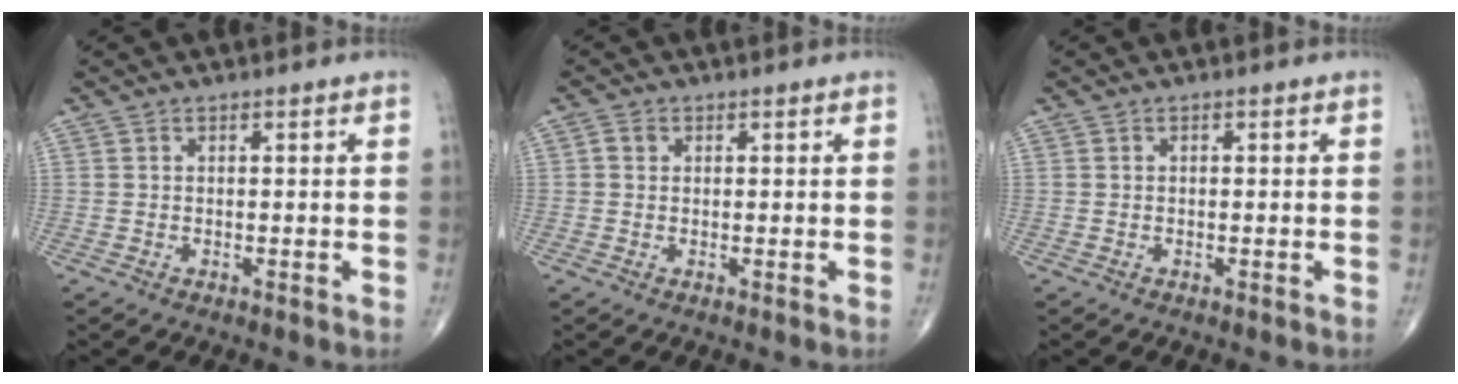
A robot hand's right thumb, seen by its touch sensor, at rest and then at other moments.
{"total": 1.4, "force": [0.3, 1.2, 0.6], "torque": [-0.008, 0.002, 0.003]}
{"total": 0.0}